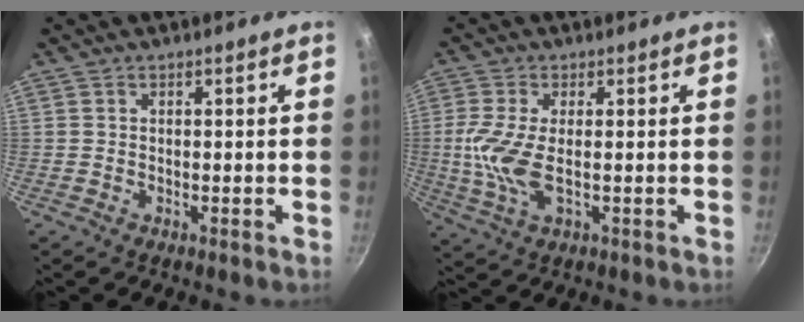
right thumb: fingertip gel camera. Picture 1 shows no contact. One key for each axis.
{"total": 7.9, "fx": -0.2, "fy": 3.1, "fz": 7.2, "tx": -0.167, "ty": -0.004, "tz": -0.006}